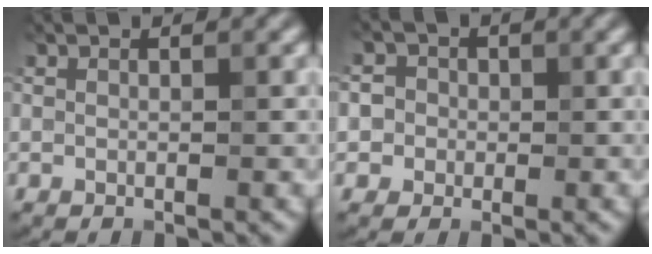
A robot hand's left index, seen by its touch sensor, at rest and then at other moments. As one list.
[{"total": 3.7, "force": [0.6, 3.5, 1.1], "torque": [0.011, 0.024, -0.013]}]